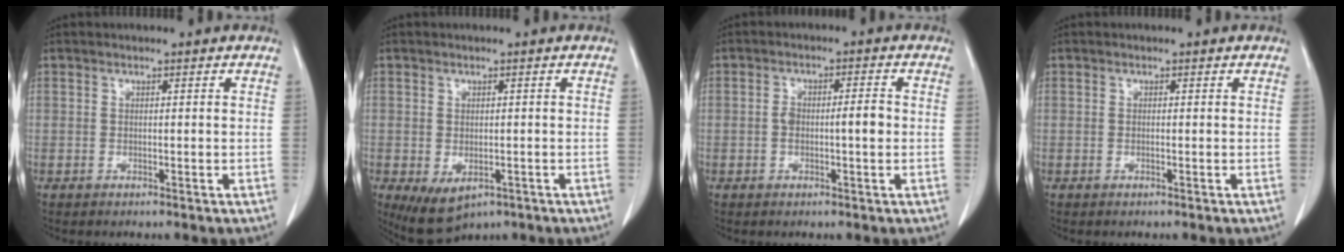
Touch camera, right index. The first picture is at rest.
{"total": 6.2, "force": [-2.8, 3.8, 4.1], "torque": [-0.065, -0.006, -0.030]}
{"total": 4.2, "force": [-0.3, 1.2, 4.0], "torque": [-0.074, 0.013, -0.004]}
{"total": 0.0}